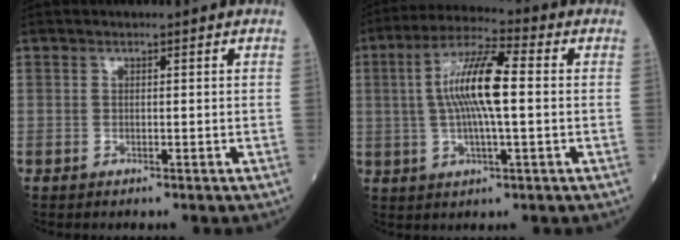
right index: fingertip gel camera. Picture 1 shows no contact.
{"total": 11.1, "force": [0.7, 1.6, 11.0], "torque": [-0.213, 0.015, 0.009]}